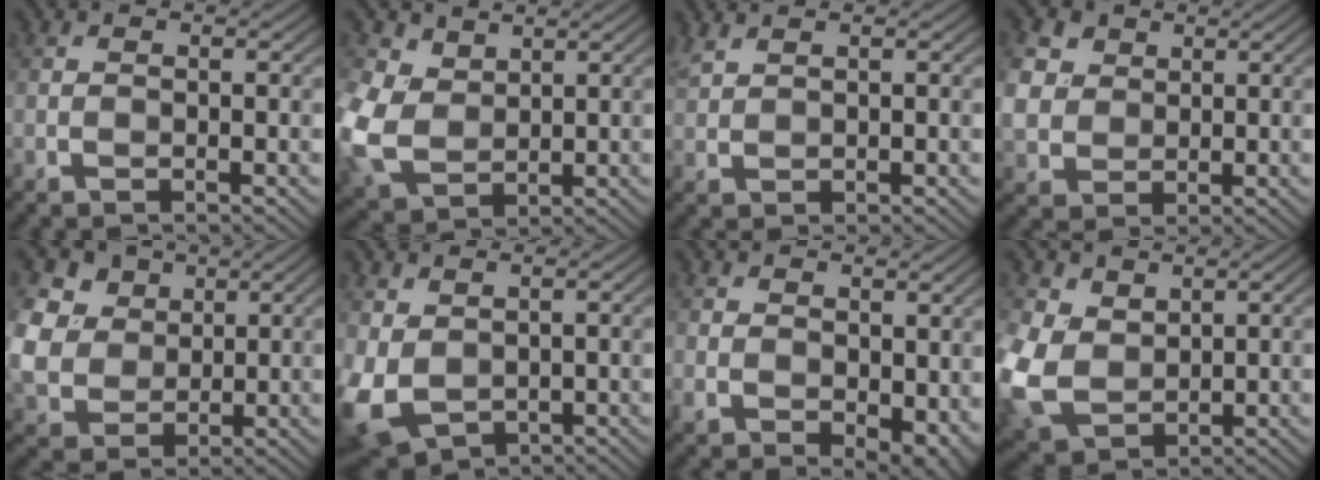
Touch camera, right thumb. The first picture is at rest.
{"total": 8.5, "force": [2.6, 6.2, 5.1], "torque": [-0.171, -0.001, 0.057]}
{"total": 1.9, "force": [1.7, 0.3, 0.9], "torque": [-0.028, 0.010, 0.045]}
{"total": 5.4, "force": [2.2, 4.4, 2.3], "torque": [-0.091, 0.008, 0.038]}
{"total": 8.1, "force": [3.3, 6.4, 3.6], "torque": [-0.126, 0.005, 0.053]}
{"total": 7.4, "force": [0.9, 5.4, 5.0], "torque": [-0.164, -0.016, 0.024]}
{"total": 6.6, "force": [0.9, 4.6, 4.8], "torque": [-0.089, -0.028, 0.037]}
{"total": 9.4, "force": [2.2, 7.0, 6.0], "torque": [-0.193, -0.006, 0.047]}